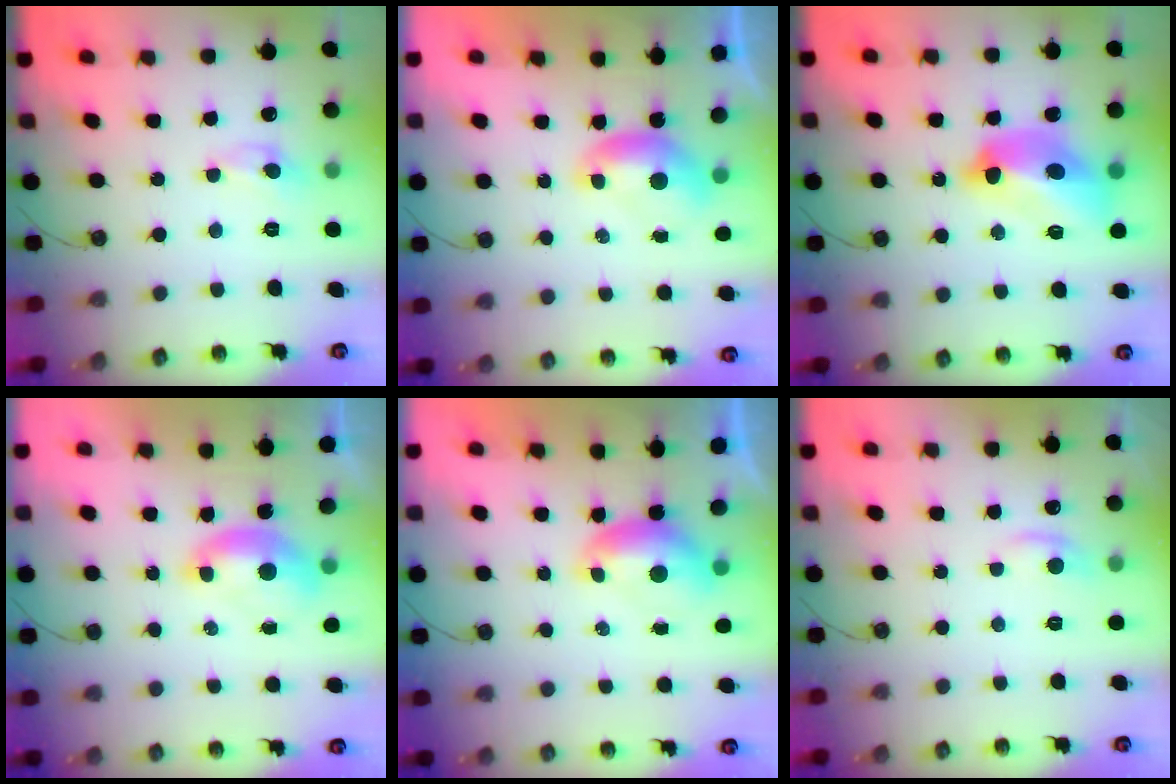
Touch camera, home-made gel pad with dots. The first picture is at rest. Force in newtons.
{"total": 0.0}
{"total": 12.0, "press": 11.8, "slide": 2.1}
{"total": 1.7, "press": 1.5, "slide": 0.7}
{"total": 0.6, "press": 0.4, "slide": 0.4}
{"total": 1.8, "press": 1.6, "slide": 0.8}